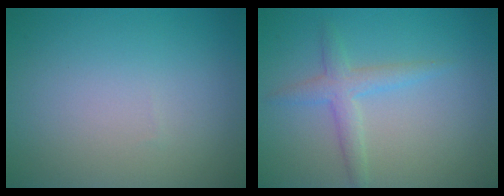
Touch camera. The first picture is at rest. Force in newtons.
{"total": 2.4, "press": 2.4, "slide": 0.1}